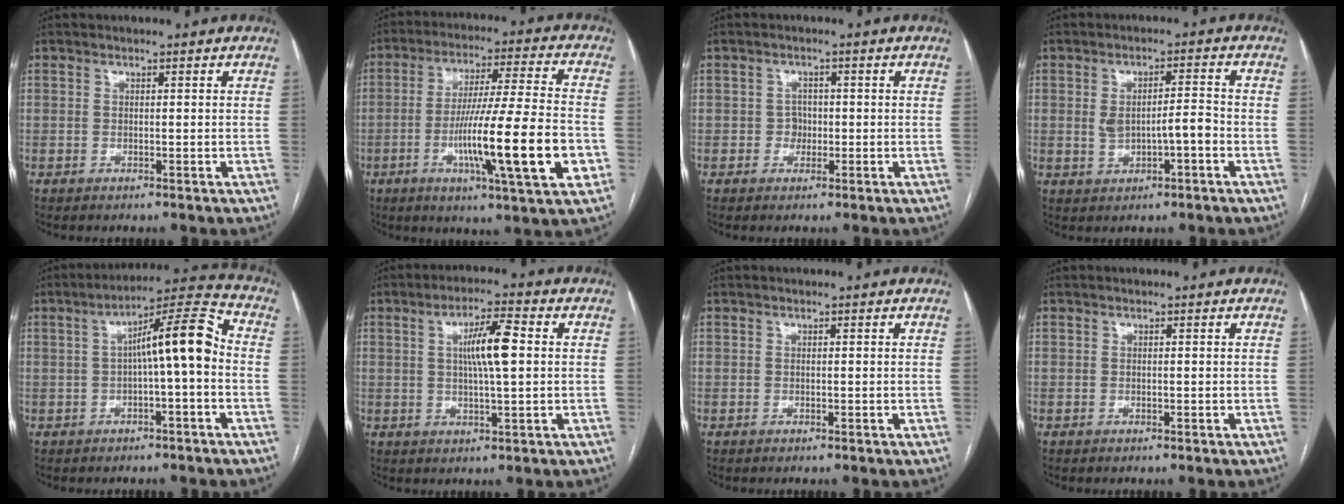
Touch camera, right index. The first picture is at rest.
{"total": 18.5, "force": [-5.1, 0.2, 17.8], "torque": [-0.282, -0.014, -0.082]}
{"total": 1.7, "force": [-0.4, 1.5, 0.6], "torque": [-0.002, 0.007, -0.007]}
{"total": 5.4, "force": [-0.9, 1.5, 5.1], "torque": [-0.094, 0.014, -0.005]}
{"total": 9.9, "force": [-0.2, 1.0, 9.9], "torque": [-0.153, 0.033, -0.005]}
{"total": 7.4, "force": [1.2, 0.8, 7.2], "torque": [-0.129, 0.008, 0.019]}
{"total": 0.0}
{"total": 0.0}